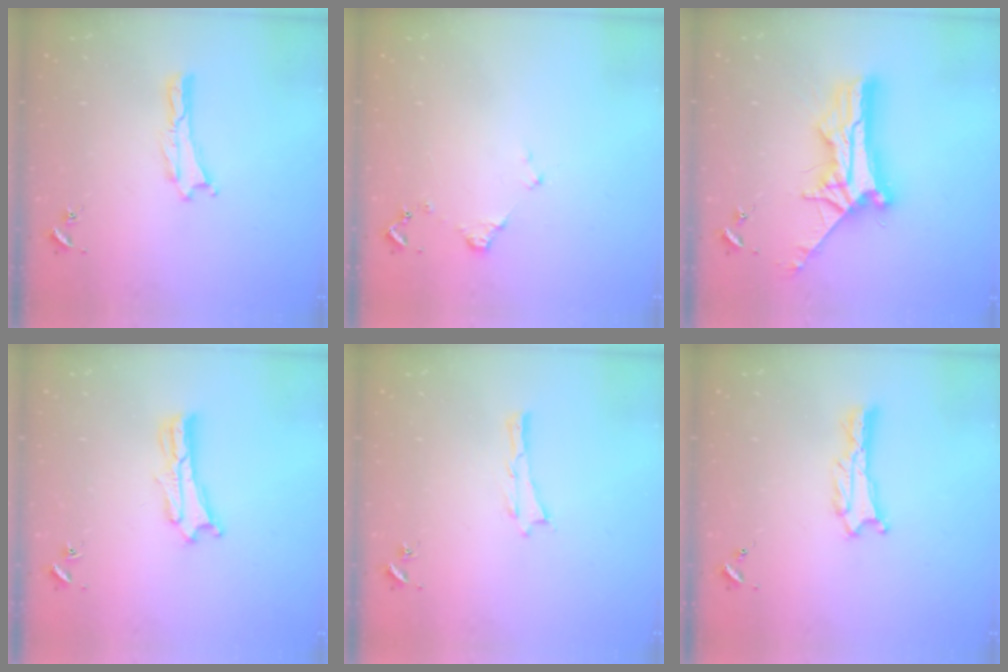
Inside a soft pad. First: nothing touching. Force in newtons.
{"total": 1.2, "press": 1.2, "slide": 0.2}
{"total": 10.4, "press": 10.4, "slide": 0.9}
{"total": 2.5, "press": 2.5, "slide": 0.1}
{"total": 0.0}
{"total": 0.7, "press": 0.7, "slide": 0.1}